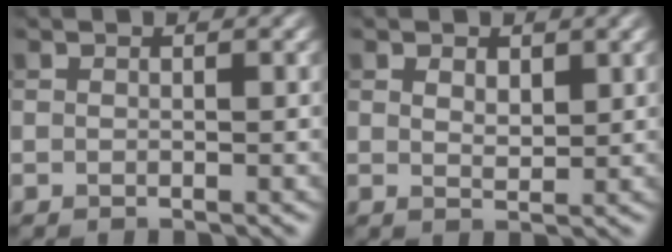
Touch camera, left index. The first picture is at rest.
{"total": 1.6, "force": [1.0, 0.8, 0.9], "torque": [-0.015, -0.004, 0.020]}